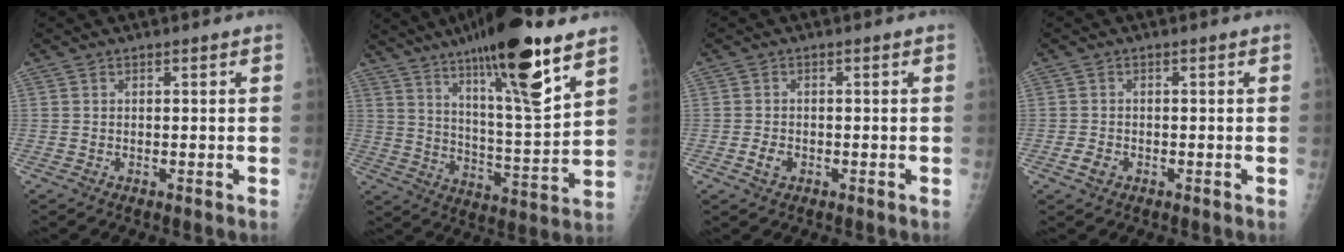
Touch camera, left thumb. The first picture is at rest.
{"total": 20.5, "force": [12.8, 3.3, 15.6], "torque": [-0.239, -0.063, 0.210]}
{"total": 2.3, "force": [-0.8, 1.7, 1.3], "torque": [-0.021, 0.003, -0.014]}
{"total": 2.1, "force": [-0.9, 1.6, 1.1], "torque": [-0.018, 0.002, -0.015]}